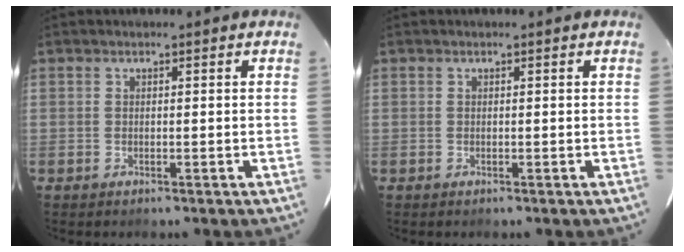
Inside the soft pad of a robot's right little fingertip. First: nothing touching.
{"total": 0.0}